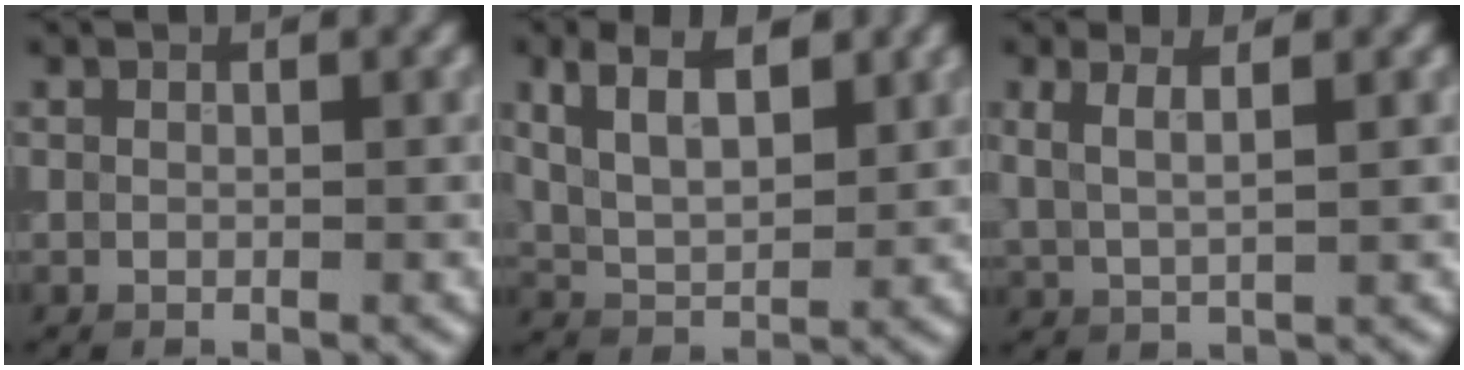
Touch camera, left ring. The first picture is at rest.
{"total": 6.1, "force": [2.8, 3.1, 4.4], "torque": [-0.085, 0.009, 0.042]}
{"total": 2.9, "force": [1.5, 0.9, 2.3], "torque": [-0.036, 0.002, 0.025]}